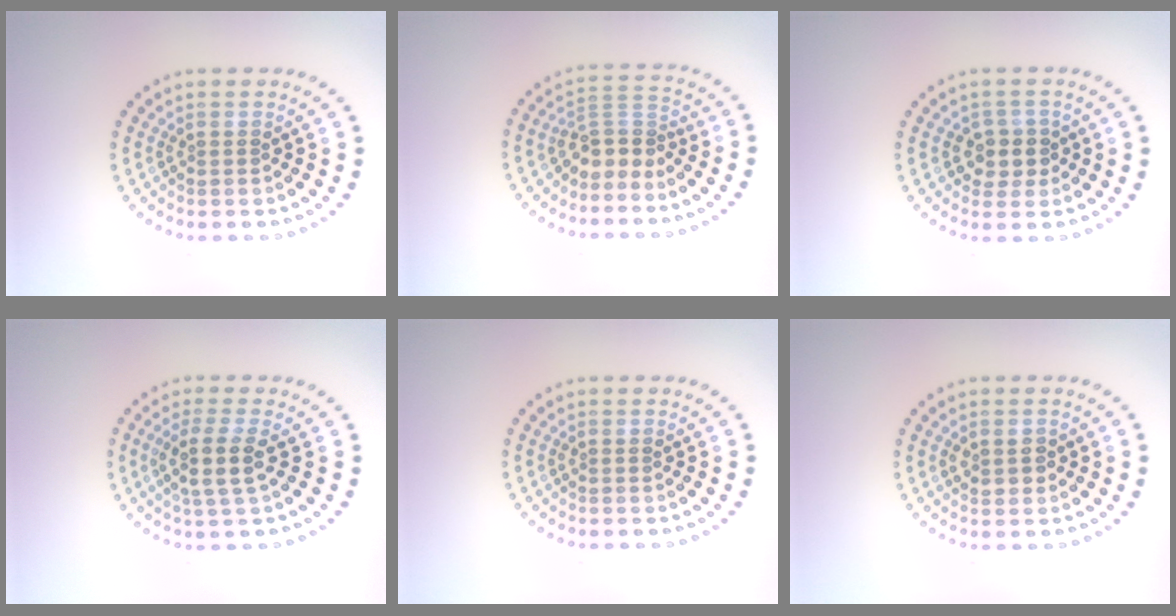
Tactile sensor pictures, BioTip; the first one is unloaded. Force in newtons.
{"total": 2.9, "press": 2.1, "slide": 2.0}
{"total": 2.3, "press": 2.0, "slide": 1.0}
{"total": 2.9, "press": 2.4, "slide": 1.7}
{"total": 0.0}
{"total": 1.5, "press": 1.5, "slide": 0.4}